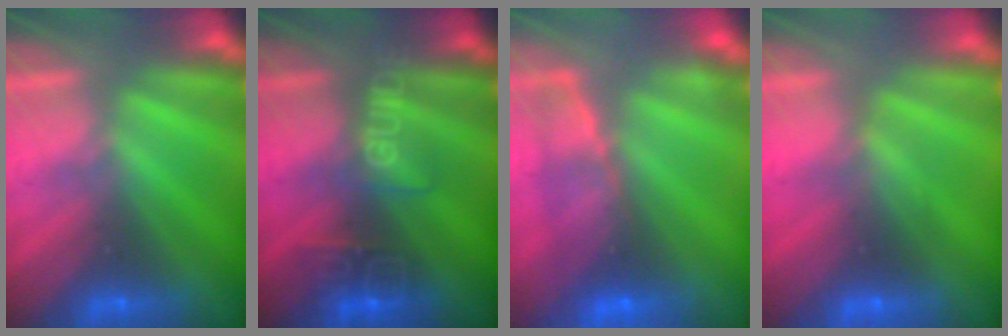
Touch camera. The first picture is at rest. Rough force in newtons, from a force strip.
{"total": 2.7}
{"total": 10.3}
{"total": 2.7}